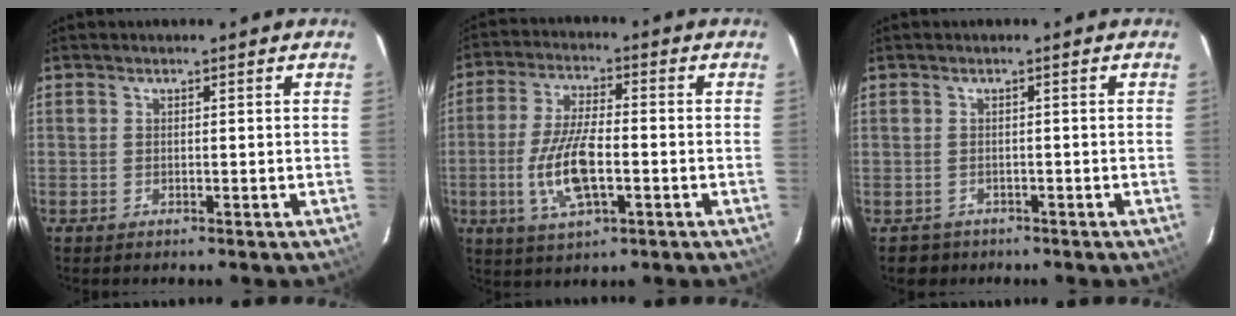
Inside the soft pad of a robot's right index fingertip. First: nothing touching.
{"total": 11.0, "force": [-2.8, 3.7, 9.9], "torque": [-0.203, -0.003, -0.052]}
{"total": 2.5, "force": [-1.4, 2.1, -0.2], "torque": [0.000, 0.008, -0.018]}